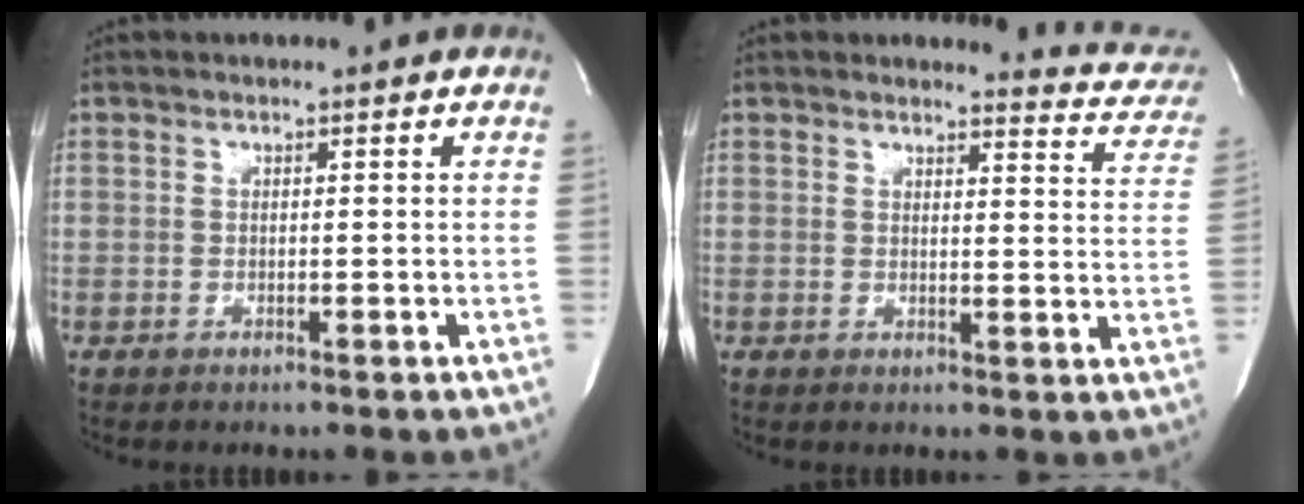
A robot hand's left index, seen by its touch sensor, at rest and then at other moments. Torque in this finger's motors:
{"motor_torque": [0.84, -1.22, 0.15, 0.02]}